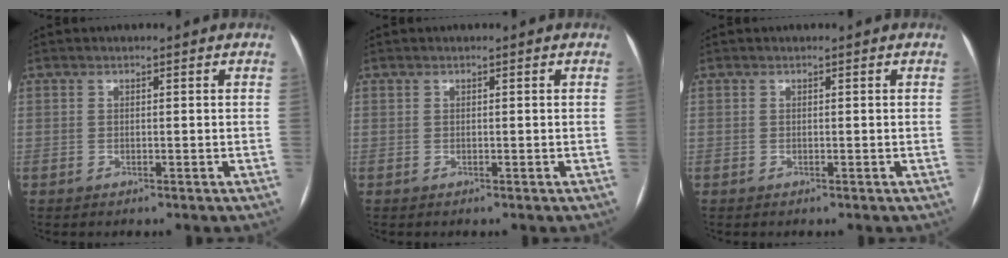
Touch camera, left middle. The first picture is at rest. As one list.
[{"total": 0.0}, {"total": 0.0}]